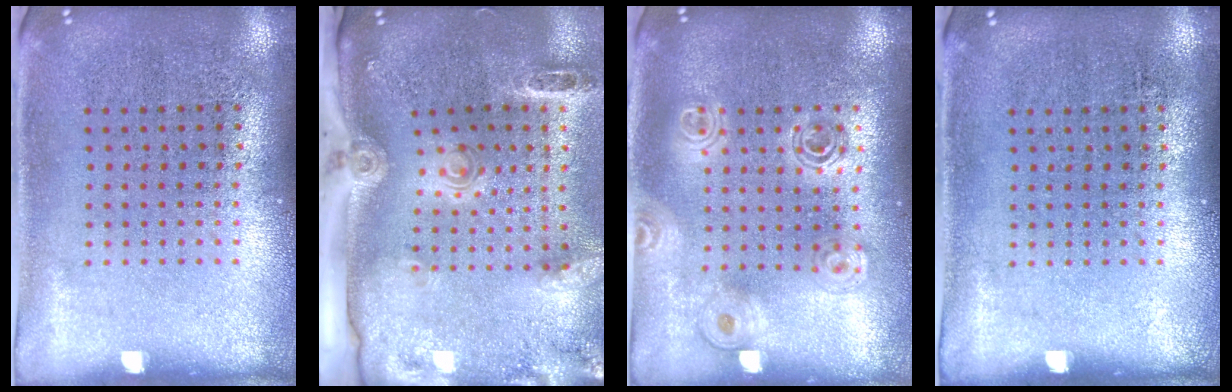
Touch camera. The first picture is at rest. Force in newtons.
{"total": 2.9, "press": 2.1, "slide": 2.1}
{"total": 1.6, "press": 1.4, "slide": 0.7}
{"total": 0.0}